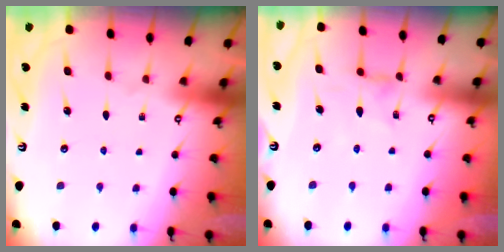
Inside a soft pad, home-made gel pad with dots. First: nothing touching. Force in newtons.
{"total": 1.2, "press": 1.1, "slide": 0.3}